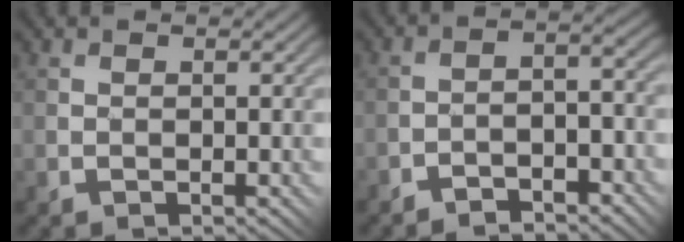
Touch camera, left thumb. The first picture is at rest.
{"total": 4.0, "force": [-3.3, 1.0, 2.1], "torque": [-0.025, 0.012, -0.064]}